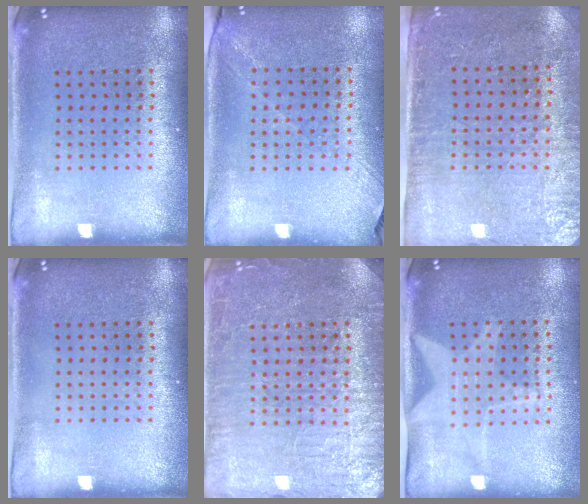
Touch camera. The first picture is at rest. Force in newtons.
{"total": 1.3, "press": 1.1, "slide": 0.7}
{"total": 2.9, "press": 2.5, "slide": 1.5}
{"total": 0.0}
{"total": 4.1, "press": 4.1, "slide": 0.6}
{"total": 1.9, "press": 1.6, "slide": 1.1}